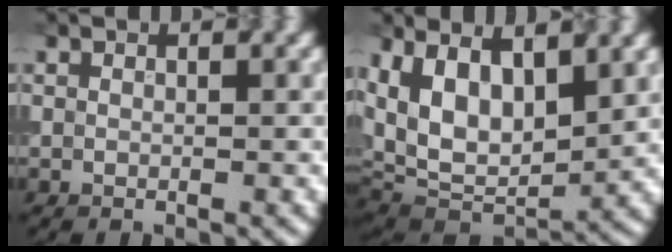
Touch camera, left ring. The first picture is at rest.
{"total": 12.1, "force": [3.0, 6.6, 9.7], "torque": [-0.182, -0.002, 0.057]}